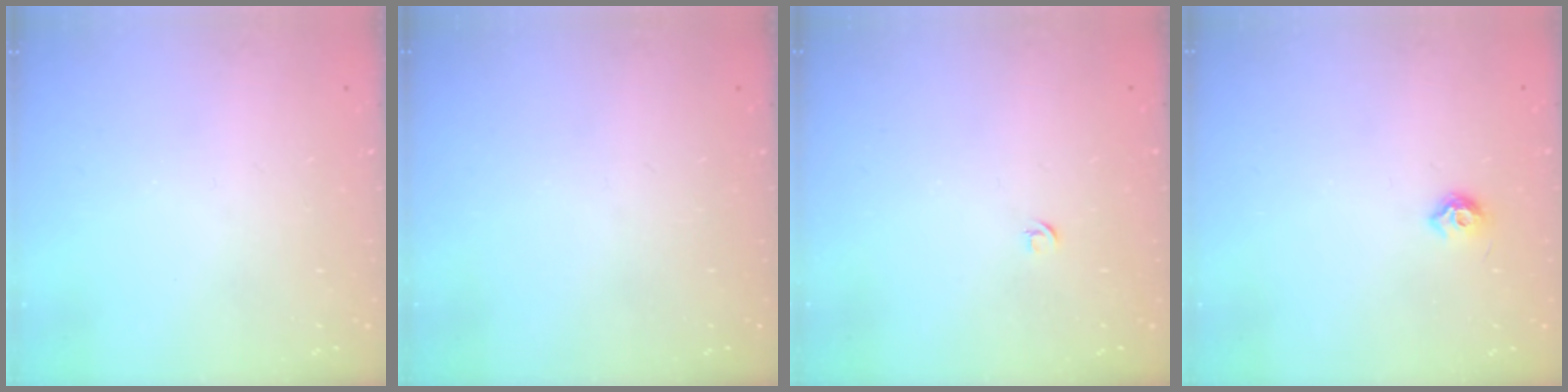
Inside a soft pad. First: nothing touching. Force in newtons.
{"total": 0.0}
{"total": 2.7, "press": 2.6, "slide": 0.6}
{"total": 6.1, "press": 6.0, "slide": 0.9}